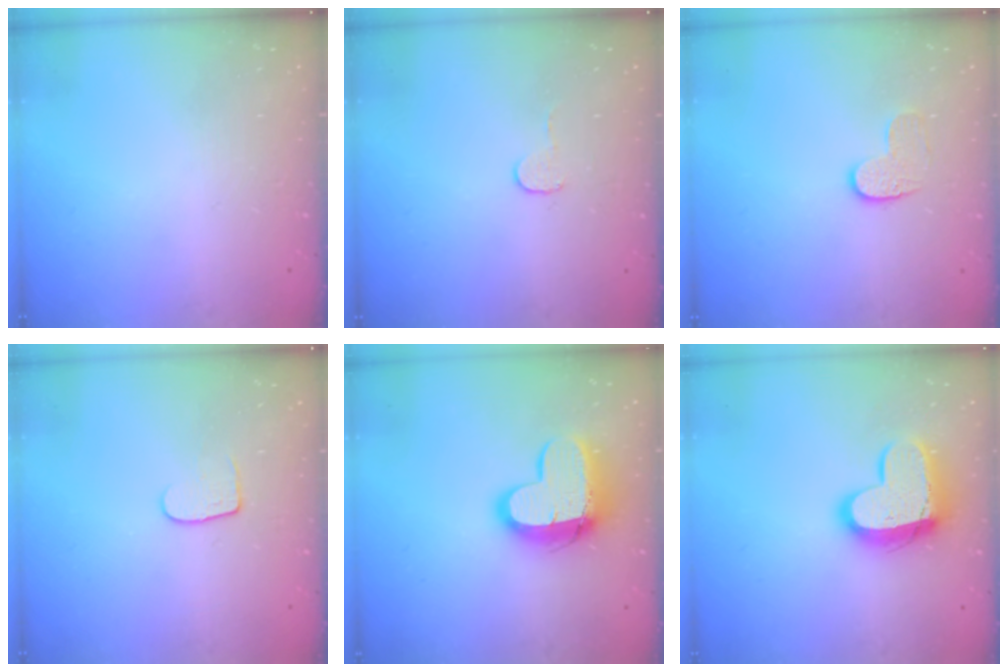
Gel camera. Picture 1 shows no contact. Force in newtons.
{"total": 3.7, "press": 3.6, "slide": 0.3}
{"total": 6.5, "press": 6.4, "slide": 0.5}
{"total": 5.8, "press": 5.8, "slide": 0.6}
{"total": 13.7, "press": 13.6, "slide": 1.3}
{"total": 15.3, "press": 15.2, "slide": 1.2}